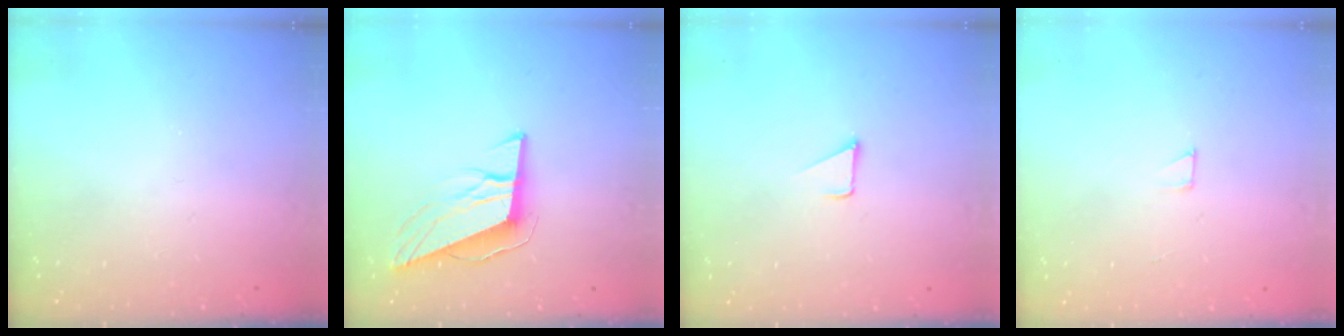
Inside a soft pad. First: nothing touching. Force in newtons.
{"total": 10.8, "press": 10.3, "slide": 3.1}
{"total": 2.3, "press": 2.3, "slide": 0.2}
{"total": 2.0, "press": 2.0, "slide": 0.0}